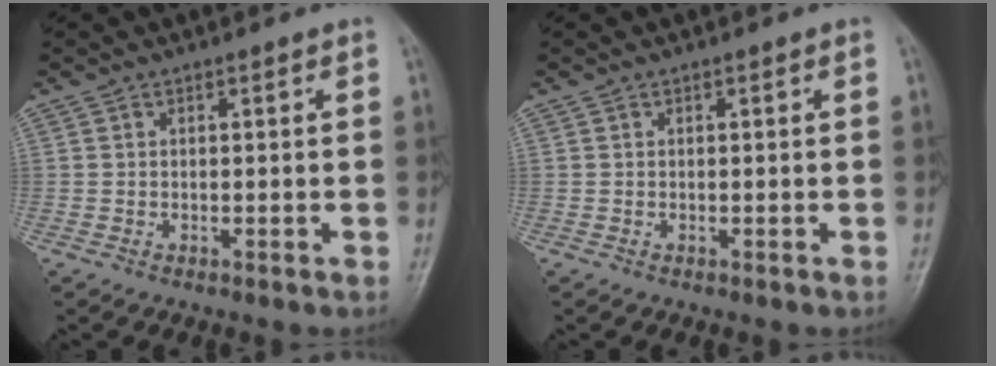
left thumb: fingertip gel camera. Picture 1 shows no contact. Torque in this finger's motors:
{"motor_torque": [0.00, 0.00, 0.00, -0.03, 0.00]}